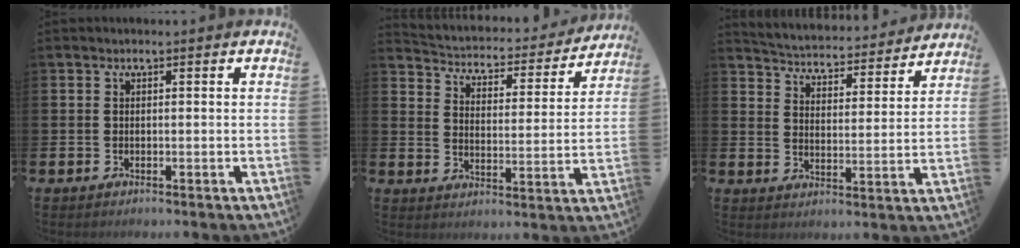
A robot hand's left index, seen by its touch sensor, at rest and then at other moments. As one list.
[{"total": 4.0, "force": [3.8, 1.3, 0.6], "torque": [-0.039, -0.037, 0.057]}, {"total": 4.4, "force": [4.4, 0.8, 0.2], "torque": [-0.031, -0.041, 0.070]}]